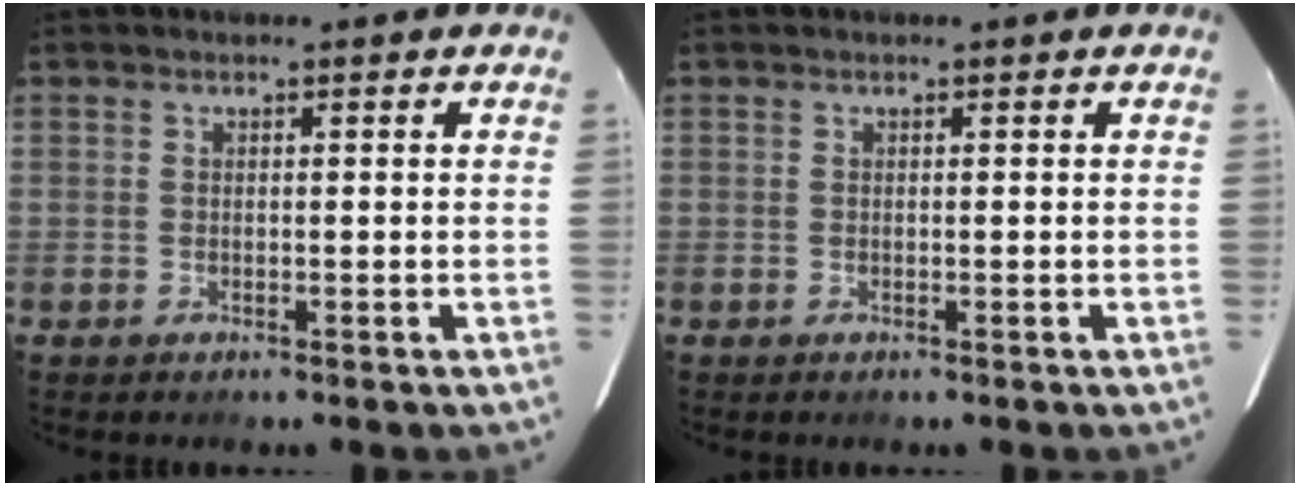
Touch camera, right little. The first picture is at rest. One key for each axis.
{"total": 0.0}